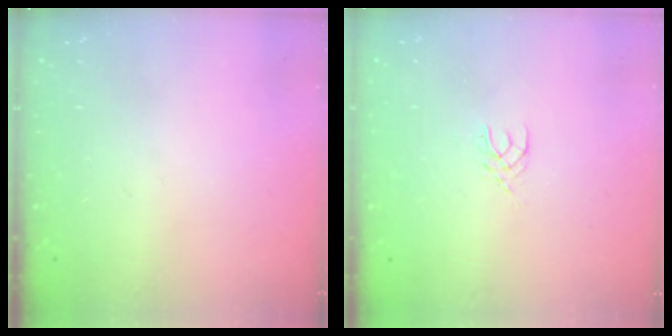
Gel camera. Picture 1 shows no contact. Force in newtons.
{"total": 2.9, "press": 2.9, "slide": 0.4}